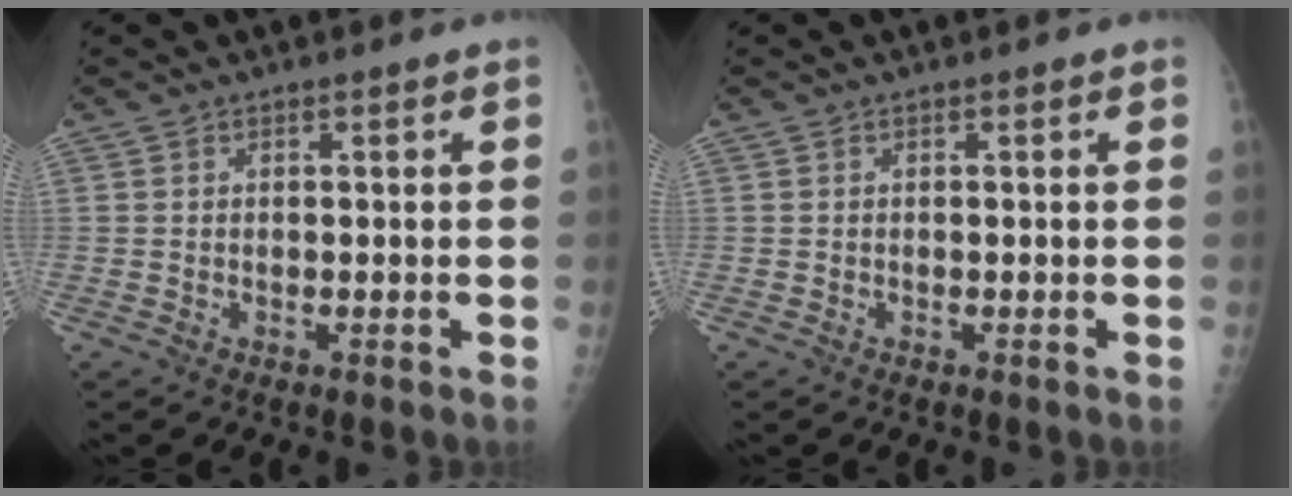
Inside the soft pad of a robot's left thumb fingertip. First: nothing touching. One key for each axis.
{"total": 0.0}